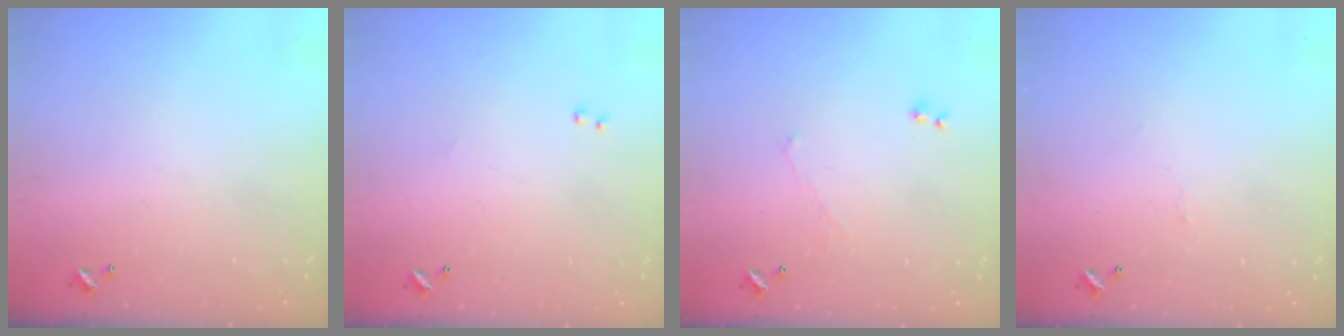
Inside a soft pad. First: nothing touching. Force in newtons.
{"total": 2.3, "press": 2.2, "slide": 0.8}
{"total": 1.1, "press": 0.7, "slide": 0.9}
{"total": 1.6, "press": 1.5, "slide": 0.5}